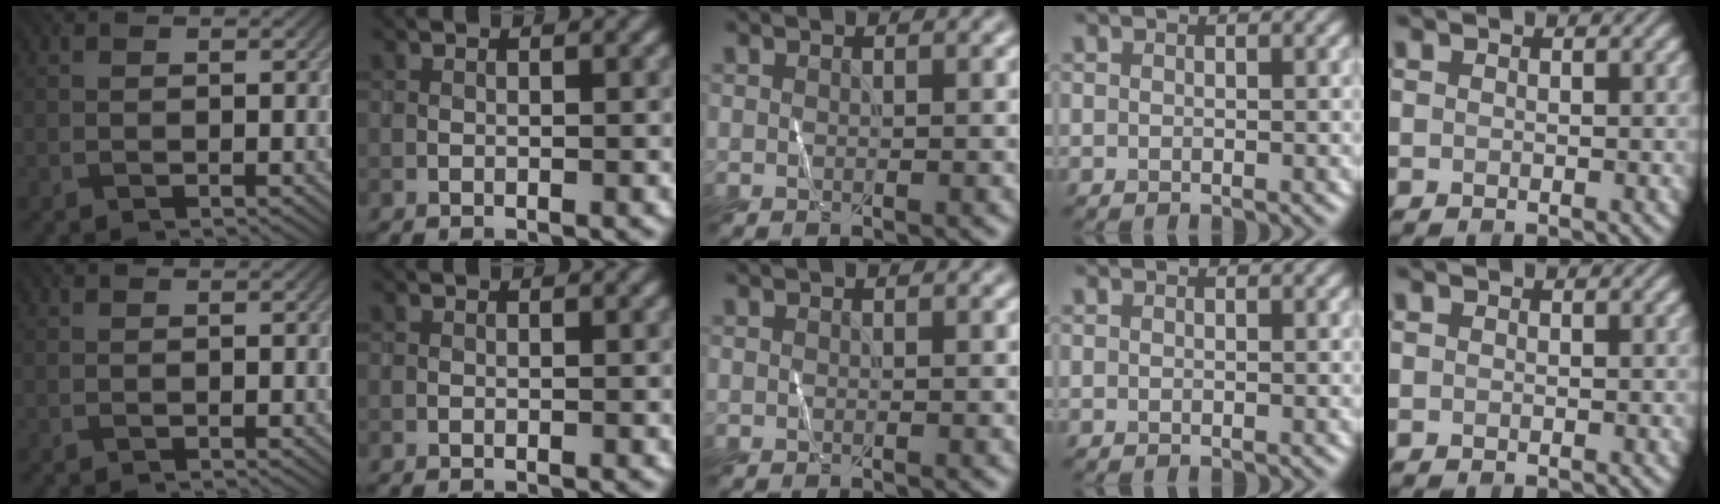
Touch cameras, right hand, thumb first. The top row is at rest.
{}